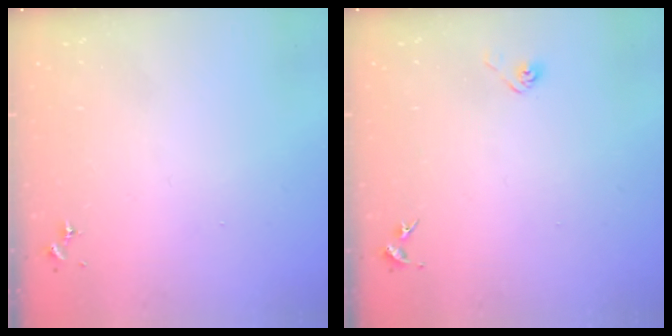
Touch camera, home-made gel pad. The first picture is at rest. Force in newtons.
{"total": 2.9, "press": 2.8, "slide": 0.8}